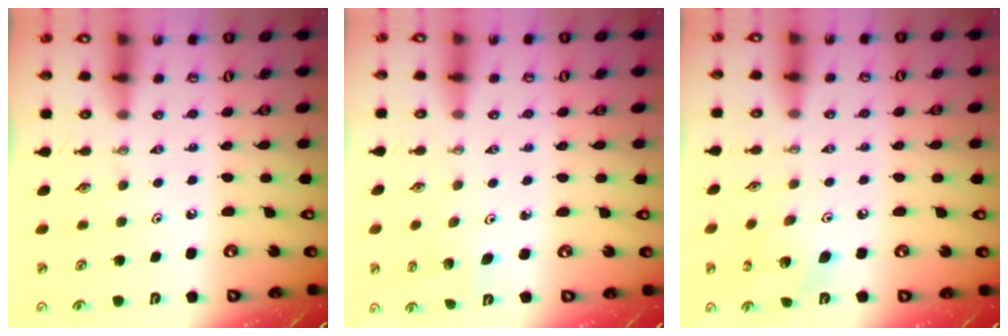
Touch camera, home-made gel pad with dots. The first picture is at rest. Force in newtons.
{"total": 3.0, "press": 2.2, "slide": 2.0}
{"total": 9.5, "press": 9.5, "slide": 0.7}